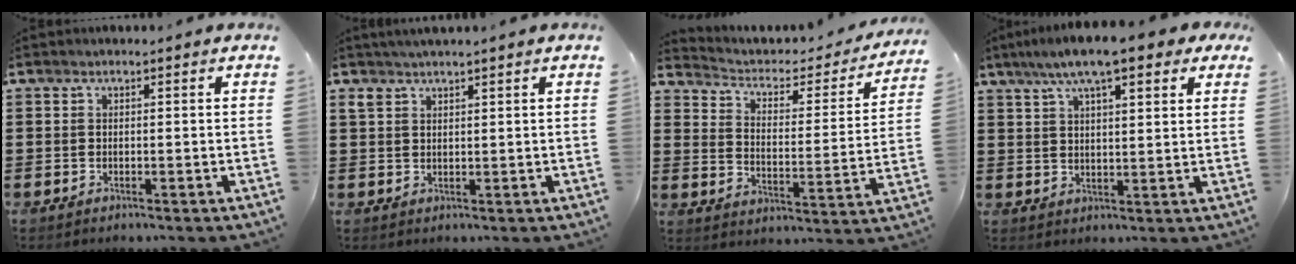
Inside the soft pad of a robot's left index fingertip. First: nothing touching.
{"total": 1.7, "force": [1.4, 0.3, 0.9], "torque": [-0.021, 0.003, 0.027]}
{"total": 2.7, "force": [1.9, 1.6, 1.1], "torque": [-0.036, -0.015, 0.022]}
{"total": 8.4, "force": [6.0, 1.5, 5.7], "torque": [-0.117, 0.001, 0.105]}